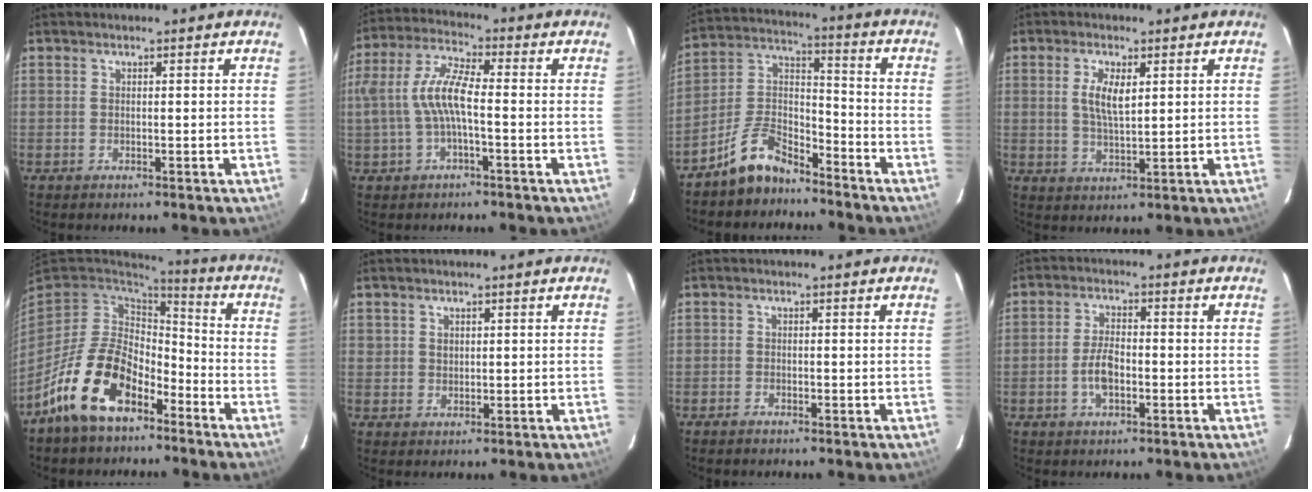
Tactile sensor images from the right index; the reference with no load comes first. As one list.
[{"total": 9.4, "force": [-1.3, 2.9, 8.8], "torque": [-0.188, 0.011, -0.022]}, {"total": 10.5, "force": [-8.1, 4.7, 4.7], "torque": [-0.106, 0.050, -0.152]}, {"total": 5.2, "force": [1.5, 2.0, 4.6], "torque": [-0.087, 0.001, 0.029]}, {"total": 16.3, "force": [-9.5, 8.9, 9.8], "torque": [-0.200, 0.004, -0.165]}, {"total": 1.6, "force": [0.6, 1.4, 0.4], "torque": [-0.003, 0.005, 0.011]}, {"total": 2.7, "force": [-2.2, 1.0, 1.3], "torque": [-0.034, -0.004, -0.042]}, {"total": 5.0, "force": [-1.6, 2.5, 4.0], "torque": [-0.084, 0.005, -0.028]}]